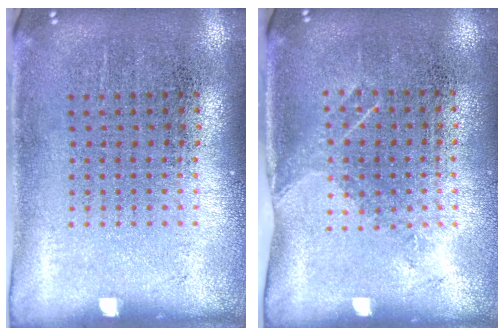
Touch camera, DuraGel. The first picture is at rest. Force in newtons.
{"total": 1.1, "press": 0.9, "slide": 0.7}